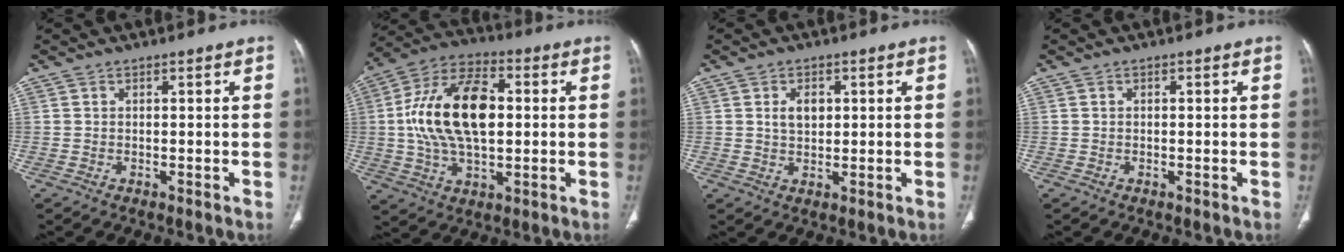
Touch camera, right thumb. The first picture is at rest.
{"total": 18.7, "force": [1.4, 10.4, 15.5], "torque": [-0.286, 0.020, 0.022]}
{"total": 3.7, "force": [0.9, 2.4, 2.5], "torque": [-0.032, -0.004, 0.017]}
{"total": 0.0}